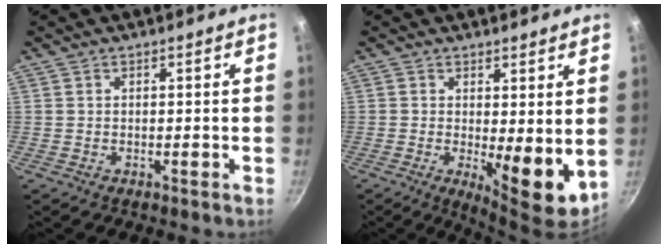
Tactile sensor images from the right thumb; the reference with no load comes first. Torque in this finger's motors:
{"motor_torque": [1.20, 1.17, 1.21, -0.12, 0.35]}